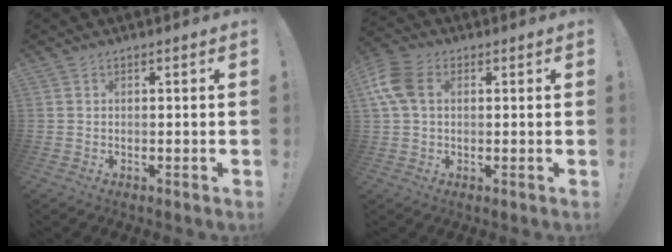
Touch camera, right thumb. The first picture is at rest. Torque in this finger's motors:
{"motor_torque": [1.02, 1.02, 0.15, 0.02, 0.07]}